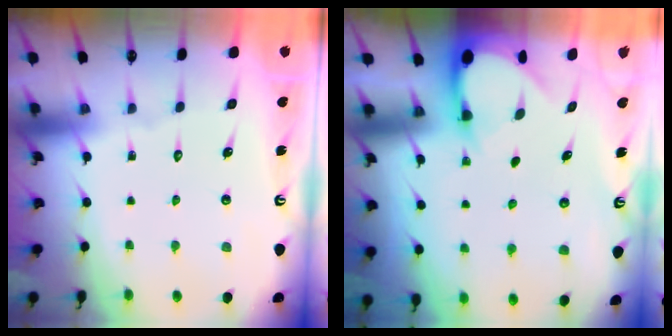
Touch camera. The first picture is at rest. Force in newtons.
{"total": 3.1, "press": 3.1, "slide": 0.2}